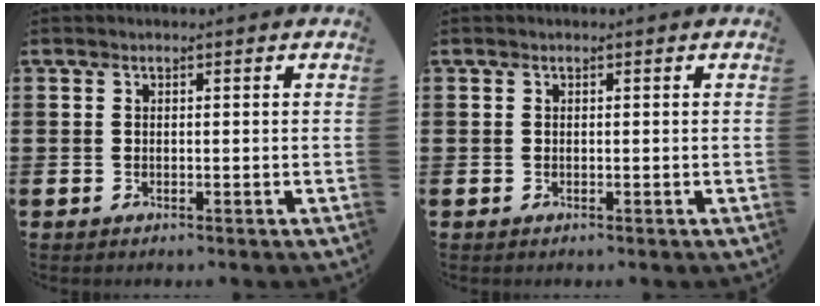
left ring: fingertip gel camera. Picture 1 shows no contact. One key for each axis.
{"total": 0.0}